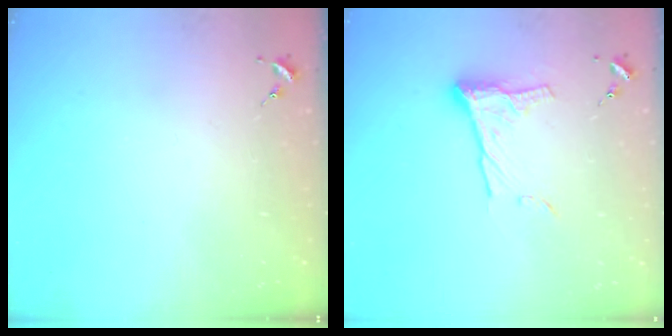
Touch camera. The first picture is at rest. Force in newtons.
{"total": 11.1, "press": 11.0, "slide": 0.6}